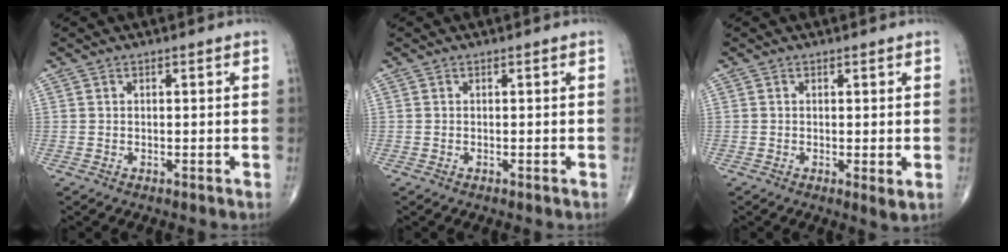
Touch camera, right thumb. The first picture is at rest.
{"total": 0.0}
{"total": 2.0, "force": [-0.1, 0.4, 1.9], "torque": [-0.033, -0.009, -0.003]}